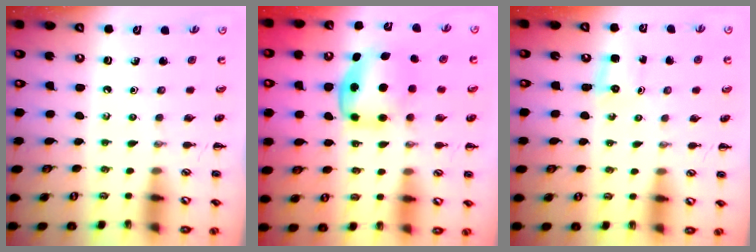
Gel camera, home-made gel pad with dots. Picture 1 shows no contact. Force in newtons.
{"total": 6.4, "press": 6.4, "slide": 0.6}
{"total": 2.1, "press": 2.0, "slide": 0.6}